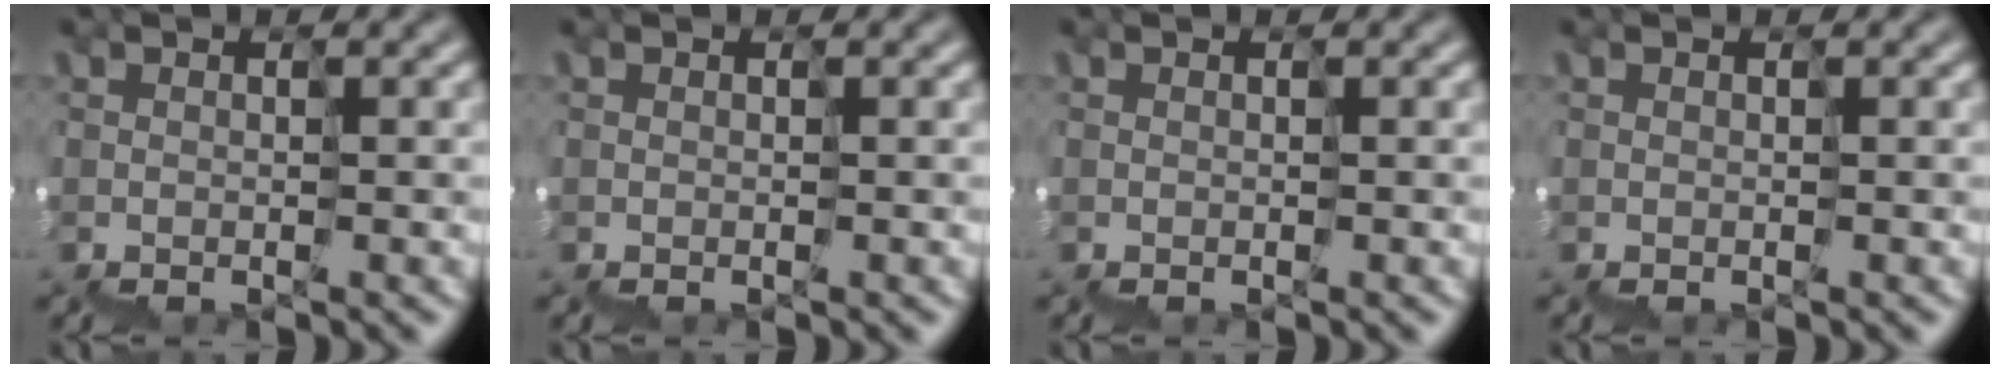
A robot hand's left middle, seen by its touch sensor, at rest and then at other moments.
{"total": 0.0}
{"total": 0.0}
{"total": 0.0}